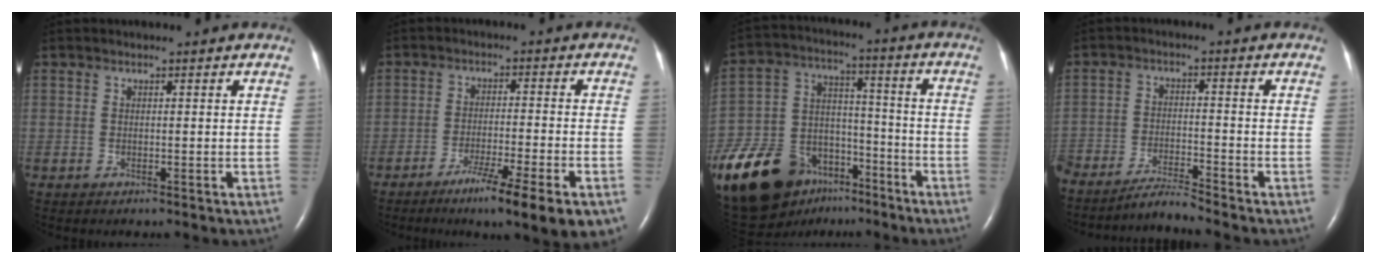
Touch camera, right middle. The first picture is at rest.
{"total": 11.5, "force": [-6.9, 0.1, 9.1], "torque": [-0.121, -0.022, -0.103]}
{"total": 26.7, "force": [-17.1, 15.6, 13.3], "torque": [-0.353, 0.007, -0.288]}
{"total": 5.5, "force": [-5.1, -1.3, 1.2], "torque": [-0.018, -0.015, -0.095]}